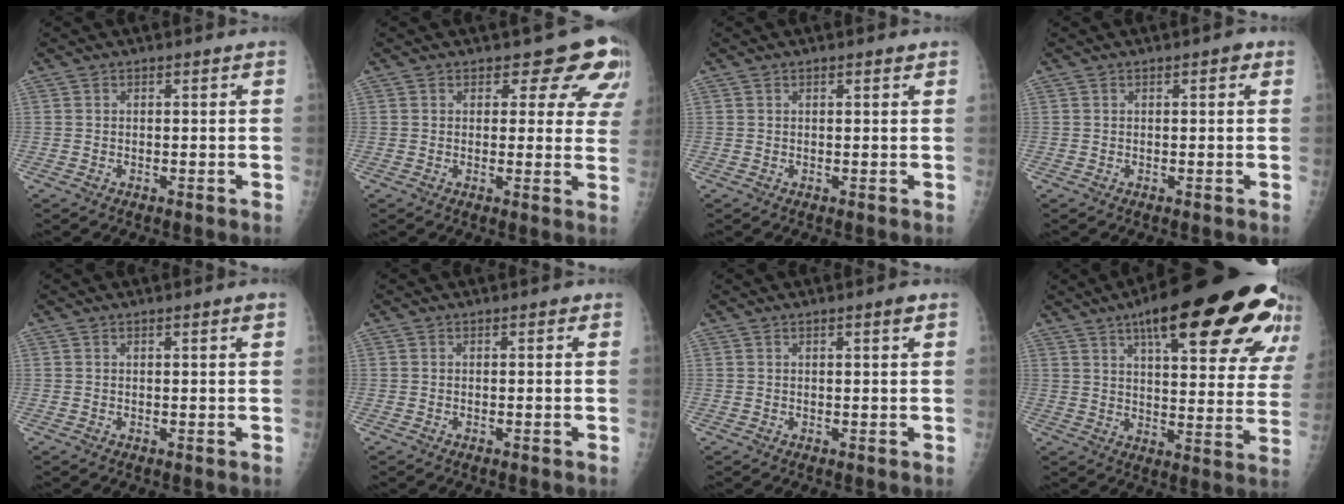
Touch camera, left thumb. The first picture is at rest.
{"total": 9.3, "force": [6.4, 5.1, 4.5], "torque": [-0.001, -0.029, 0.053]}
{"total": 1.1, "force": [0.7, 0.4, 0.8], "torque": [-0.010, -0.001, 0.009]}
{"total": 1.4, "force": [0.6, 0.6, 1.2], "torque": [-0.012, 0.002, 0.005]}
{"total": 1.4, "force": [0.8, 0.1, 1.1], "torque": [-0.017, -0.003, 0.010]}
{"total": 0.5, "force": [0.2, 0.3, 0.4], "torque": [-0.001, 0.001, -0.001]}
{"total": 1.8, "force": [1.0, 0.2, 1.4], "torque": [-0.023, -0.004, 0.013]}
{"total": 28.0, "force": [18.0, 7.5, 20.1], "torque": [-0.240, -0.053, 0.236]}